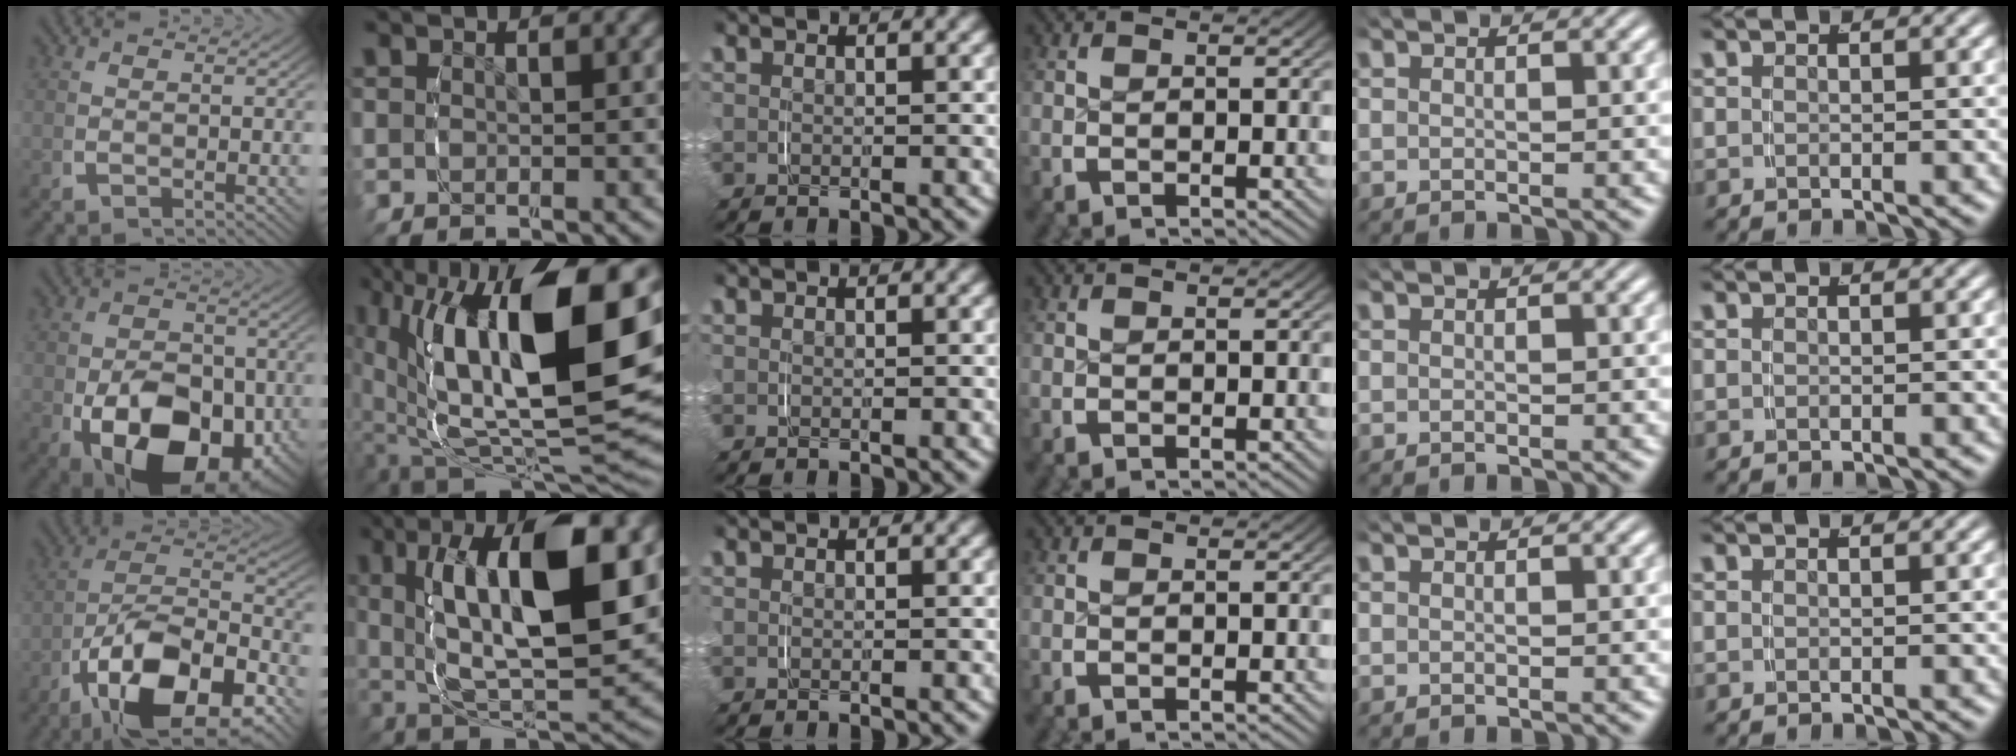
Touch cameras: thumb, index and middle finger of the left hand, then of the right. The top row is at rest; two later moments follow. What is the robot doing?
{"motion": "grasp_and_lifting", "object": "key"}